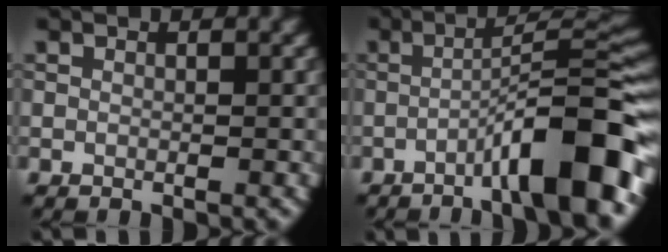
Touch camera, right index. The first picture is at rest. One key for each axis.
{"total": 9.7, "fx": -4.3, "fy": 1.5, "fz": 8.6, "tx": -0.114, "ty": 0.025, "tz": -0.073}